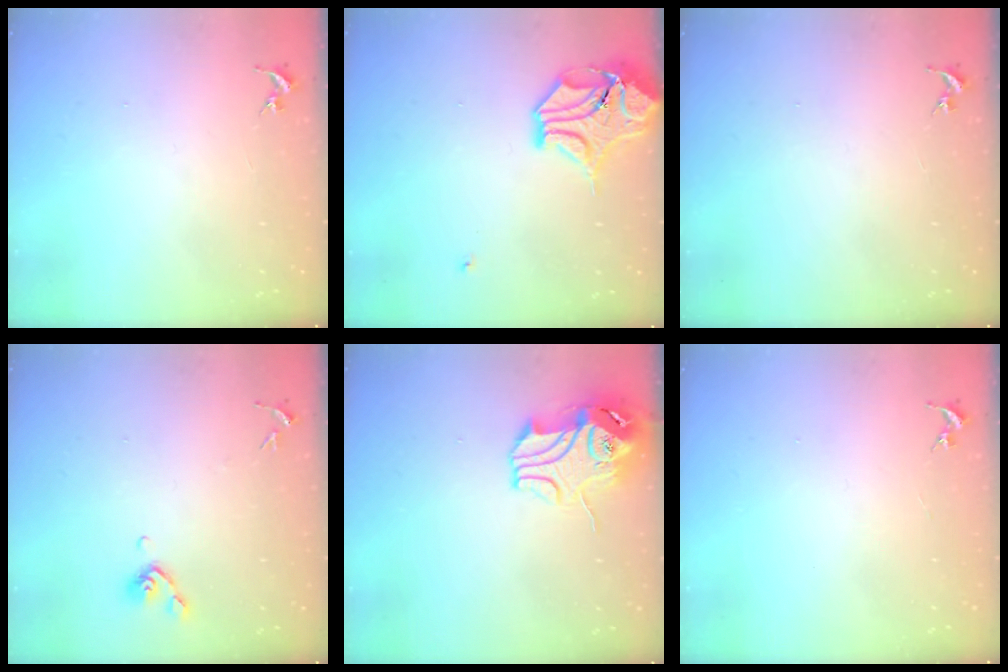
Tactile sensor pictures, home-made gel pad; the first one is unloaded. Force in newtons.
{"total": 13.4, "press": 13.3, "slide": 1.9}
{"total": 0.0}
{"total": 6.3, "press": 6.1, "slide": 1.5}
{"total": 11.7, "press": 11.5, "slide": 1.8}
{"total": 0.0}